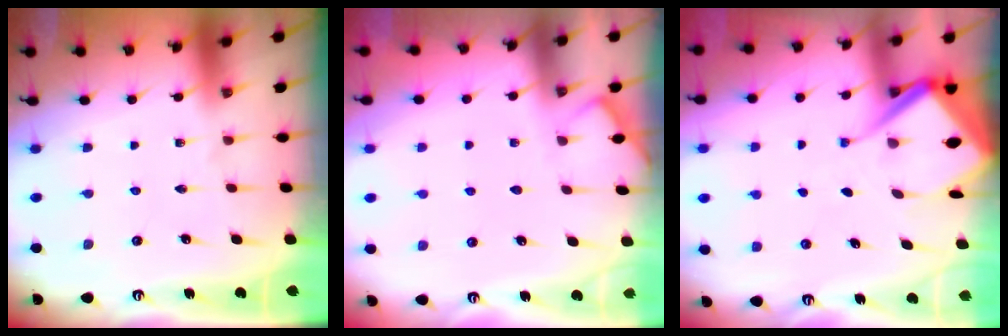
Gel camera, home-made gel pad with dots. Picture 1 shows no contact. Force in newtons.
{"total": 2.5, "press": 2.4, "slide": 0.4}
{"total": 8.5, "press": 8.5, "slide": 0.8}